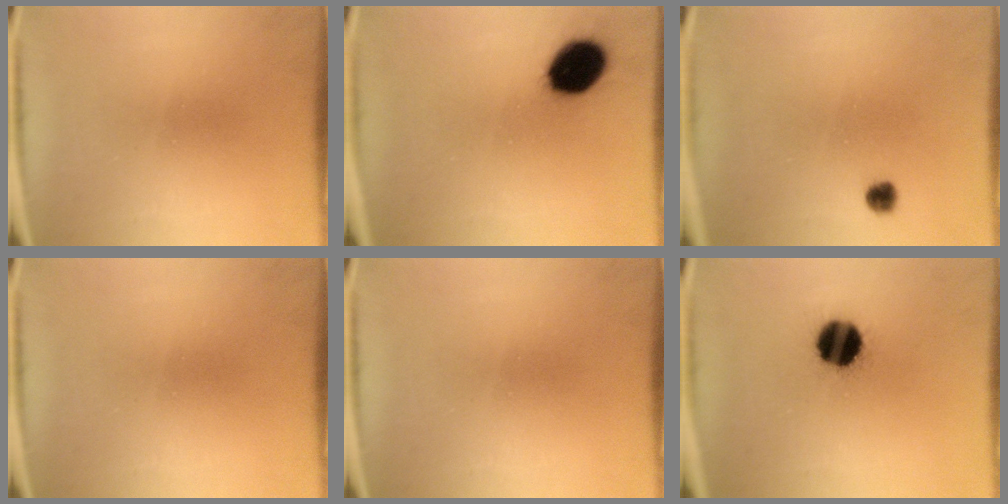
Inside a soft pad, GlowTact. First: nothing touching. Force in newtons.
{"total": 12.1}
{"total": 2.4}
{"total": 0.0}
{"total": 0.0}
{"total": 12.2}